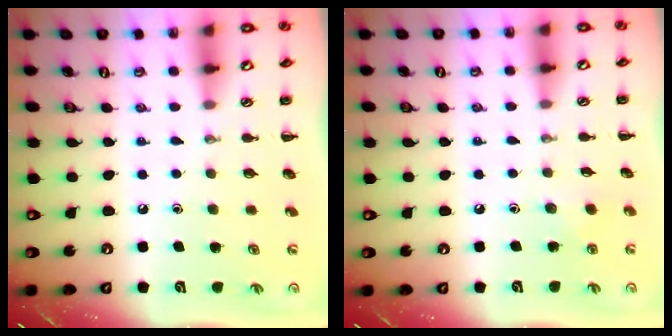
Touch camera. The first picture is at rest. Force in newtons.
{"total": 3.0, "press": 2.9, "slide": 0.9}